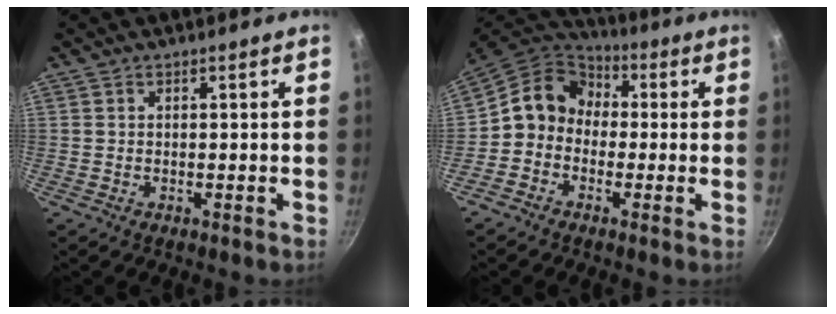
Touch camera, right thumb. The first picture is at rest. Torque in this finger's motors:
{"motor_torque": [0.67, 0.43, -0.08, 0.23, 0.02]}